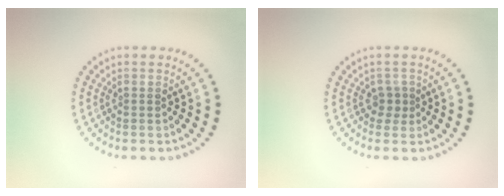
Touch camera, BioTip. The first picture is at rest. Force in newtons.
{"total": 1.2, "press": 1.1, "slide": 0.5}